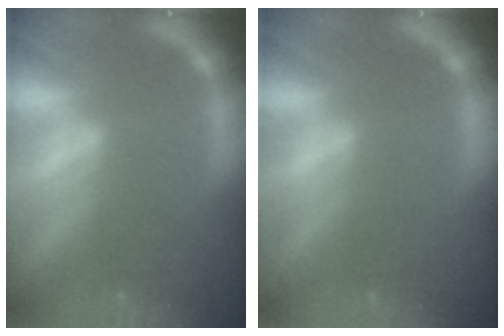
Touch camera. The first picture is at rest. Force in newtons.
{"total": 0.0}